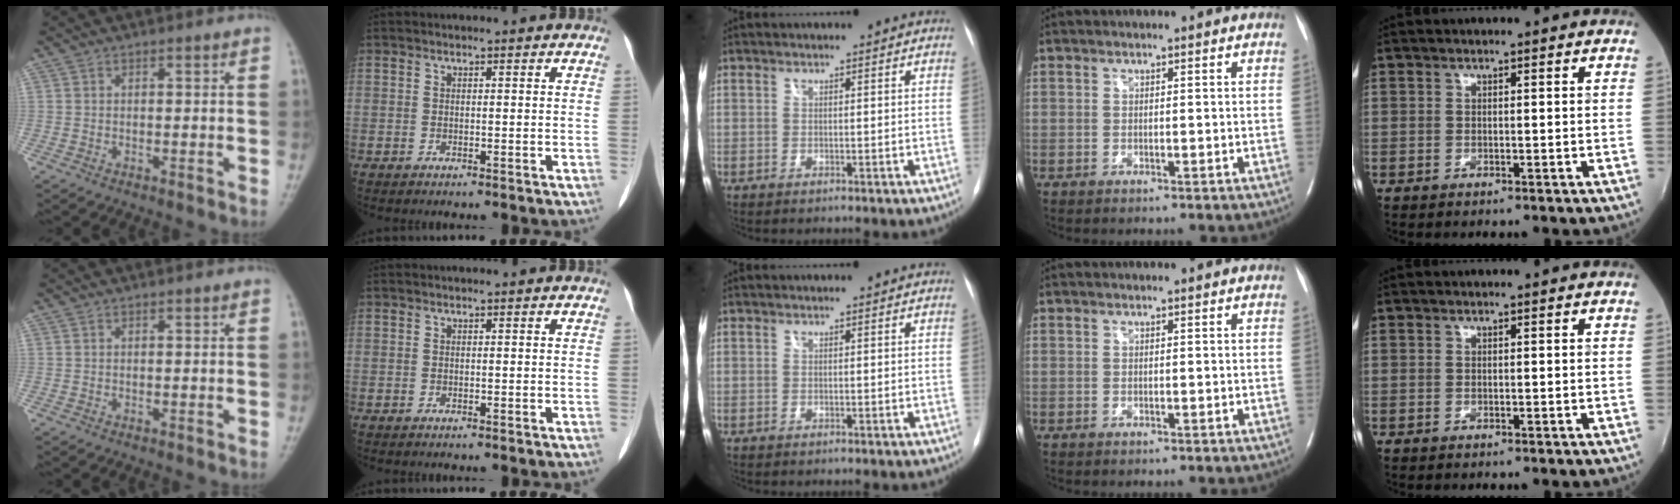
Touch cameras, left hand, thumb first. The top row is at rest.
{}